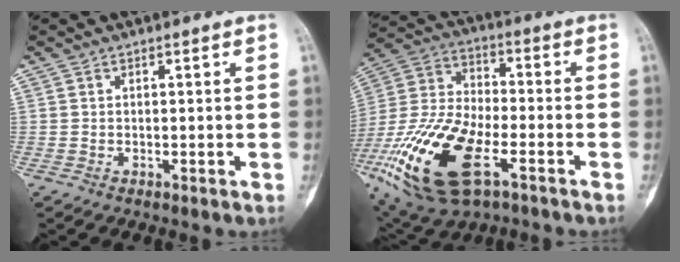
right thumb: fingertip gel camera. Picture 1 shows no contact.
{"total": 24.5, "force": [-9.8, 11.2, 19.5], "torque": [-0.446, 0.005, -0.175]}